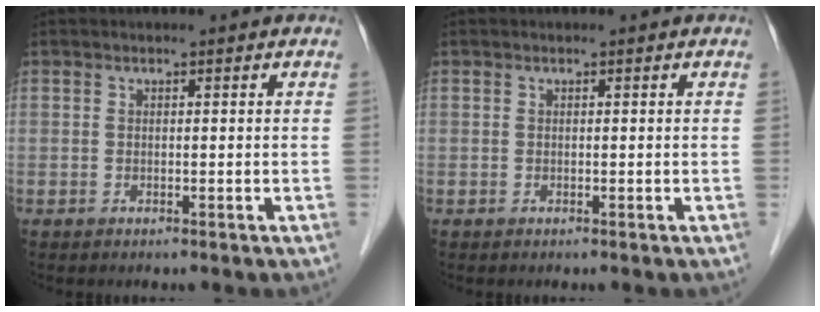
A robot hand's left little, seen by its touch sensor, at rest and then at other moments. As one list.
[{"total": 0.0}]